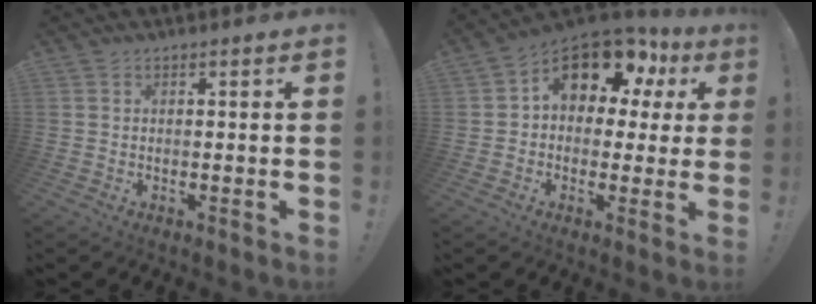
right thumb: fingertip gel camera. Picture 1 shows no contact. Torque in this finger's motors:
{"motor_torque": [1.26, 2.86, 1.31, -0.15, 0.06]}